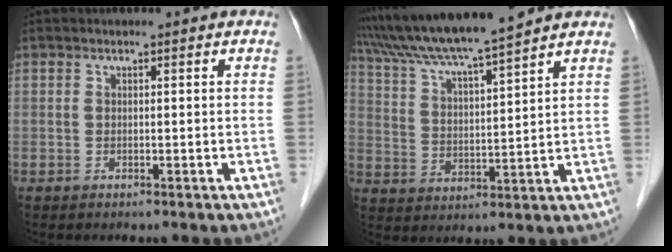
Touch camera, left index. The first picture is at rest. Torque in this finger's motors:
{"motor_torque": [0.40, -0.57, 0.97, 0.21]}